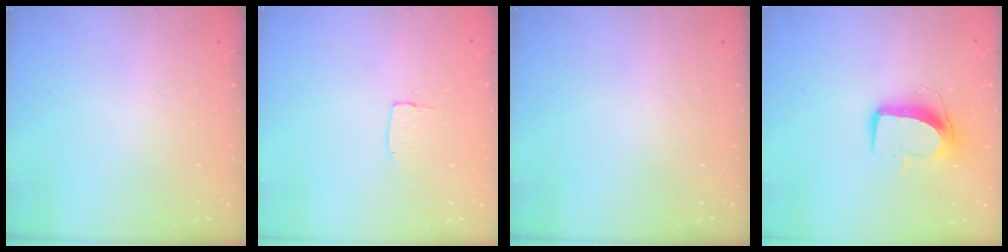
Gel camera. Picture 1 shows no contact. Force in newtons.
{"total": 2.9, "press": 2.9, "slide": 0.2}
{"total": 0.0}
{"total": 10.0, "press": 10.0, "slide": 0.3}